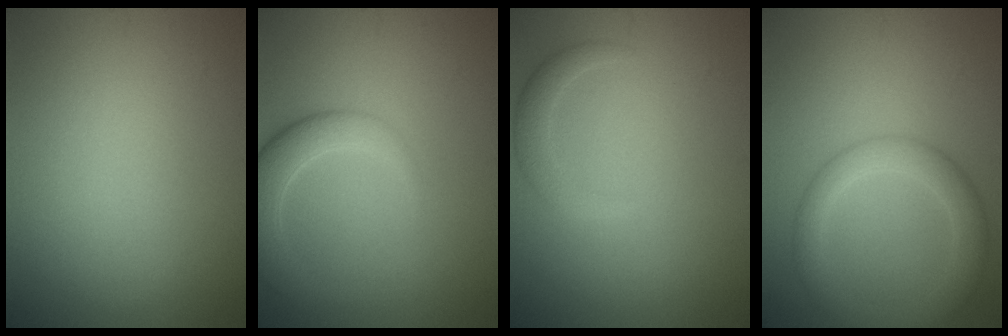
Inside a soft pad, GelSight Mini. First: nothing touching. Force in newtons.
{"total": 4.1, "press": 4.0, "slide": 0.6}
{"total": 2.0, "press": 2.0, "slide": 0.2}
{"total": 4.2, "press": 4.2, "slide": 0.2}